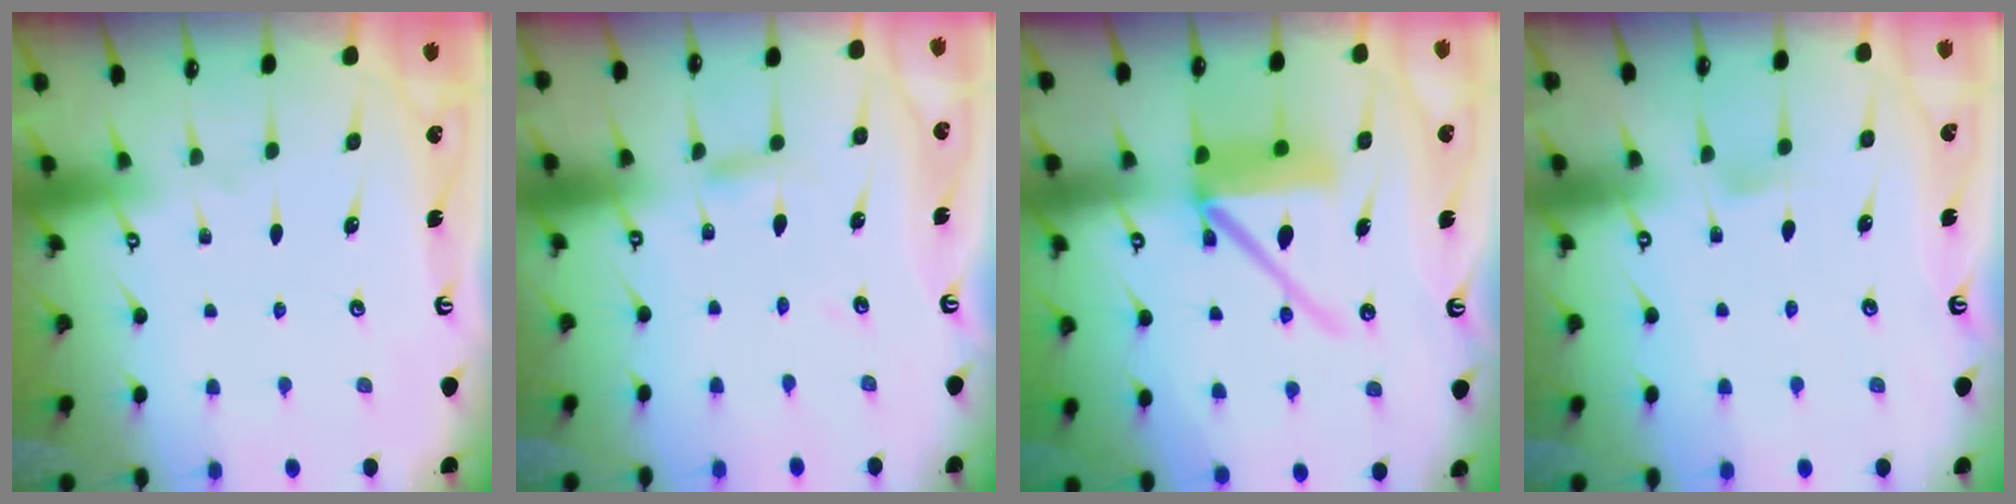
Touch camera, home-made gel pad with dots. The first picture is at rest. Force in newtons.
{"total": 3.0, "press": 3.0, "slide": 0.2}
{"total": 13.1, "press": 13.0, "slide": 1.5}
{"total": 5.2, "press": 5.2, "slide": 0.7}